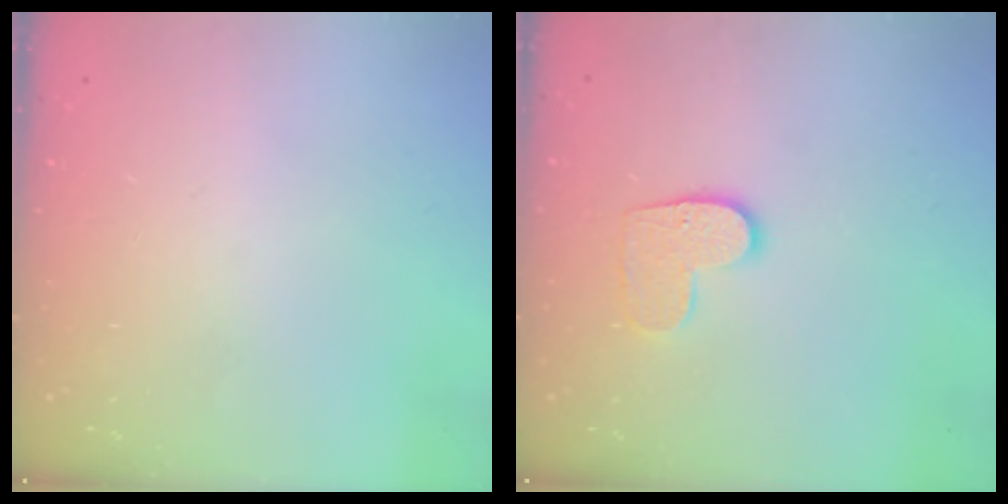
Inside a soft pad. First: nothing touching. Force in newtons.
{"total": 8.4, "press": 8.4, "slide": 0.4}